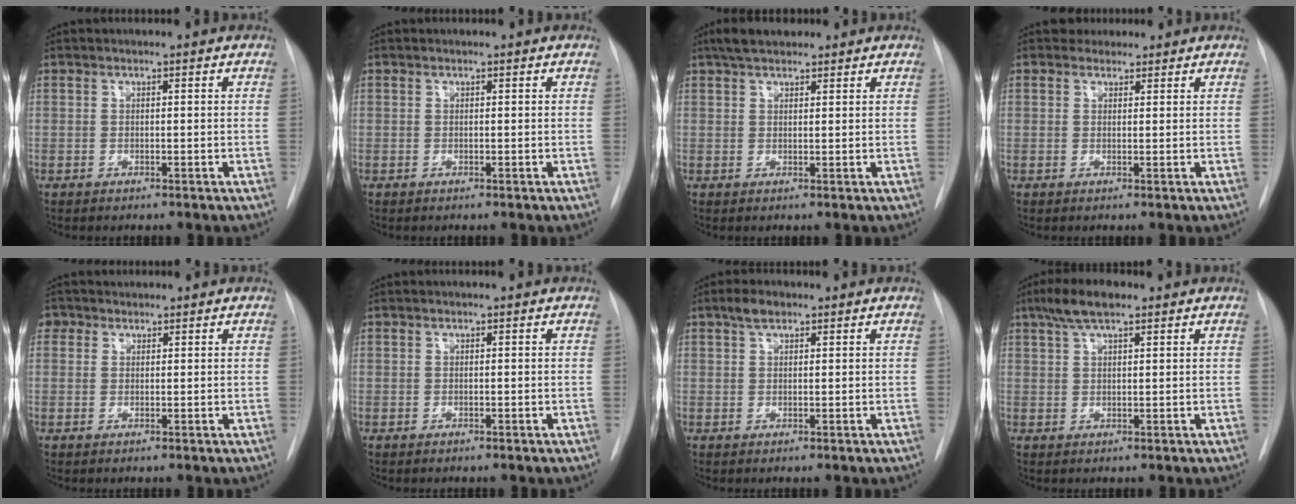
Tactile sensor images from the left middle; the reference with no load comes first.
{"total": 0.0}
{"total": 4.5, "force": [3.5, 1.8, 2.2], "torque": [-0.044, 0.019, 0.060]}
{"total": 2.0, "force": [1.6, 1.1, -0.2], "torque": [0.007, 0.010, 0.021]}
{"total": 2.3, "force": [1.3, 1.9, 0.2], "torque": [0.003, 0.014, 0.019]}
{"total": 0.0}
{"total": 2.3, "force": [1.5, 1.1, 1.4], "torque": [-0.028, 0.009, 0.028]}
{"total": 5.3, "force": [3.6, 1.3, 3.7], "torque": [-0.079, 0.016, 0.064]}